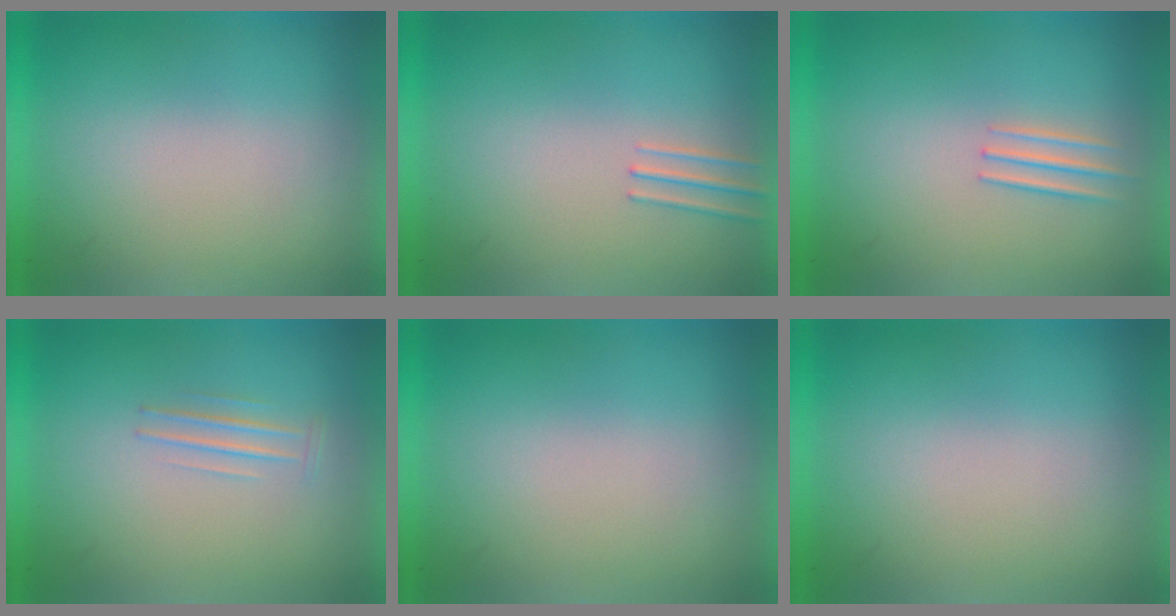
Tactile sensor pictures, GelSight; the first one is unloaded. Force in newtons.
{"total": 1.0}
{"total": 1.8}
{"total": 1.1}
{"total": 0.0}
{"total": 0.0}